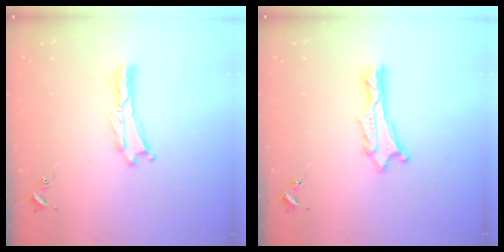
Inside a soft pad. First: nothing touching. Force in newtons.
{"total": 1.3, "press": 1.2, "slide": 0.1}